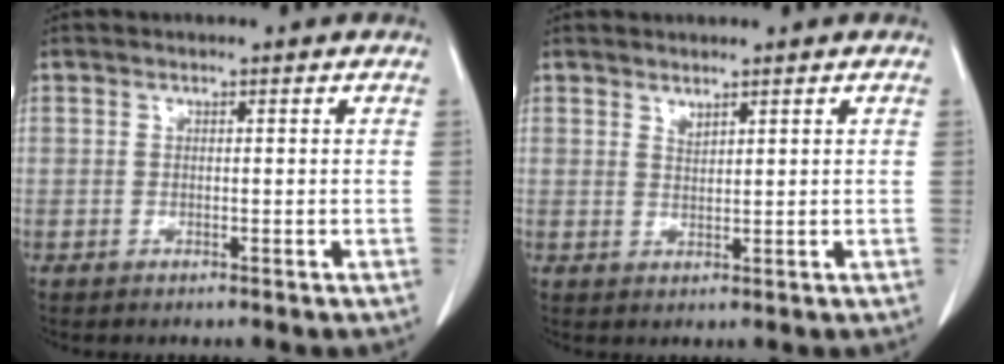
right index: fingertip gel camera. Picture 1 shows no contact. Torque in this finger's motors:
{"motor_torque": [-0.02, 0.04, 0.00, 0.01]}